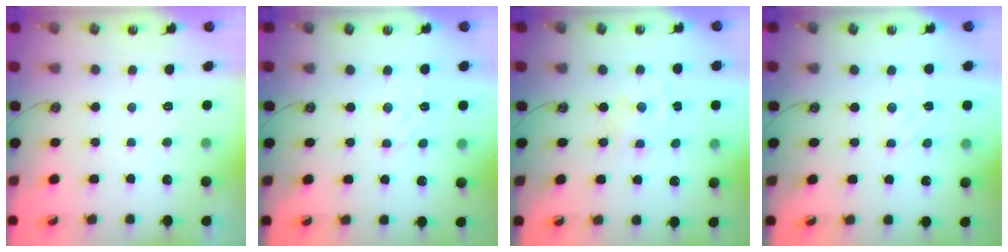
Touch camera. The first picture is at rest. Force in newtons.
{"total": 2.4, "press": 2.4, "slide": 0.6}
{"total": 0.8, "press": 0.8, "slide": 0.1}
{"total": 2.8, "press": 2.8, "slide": 0.4}